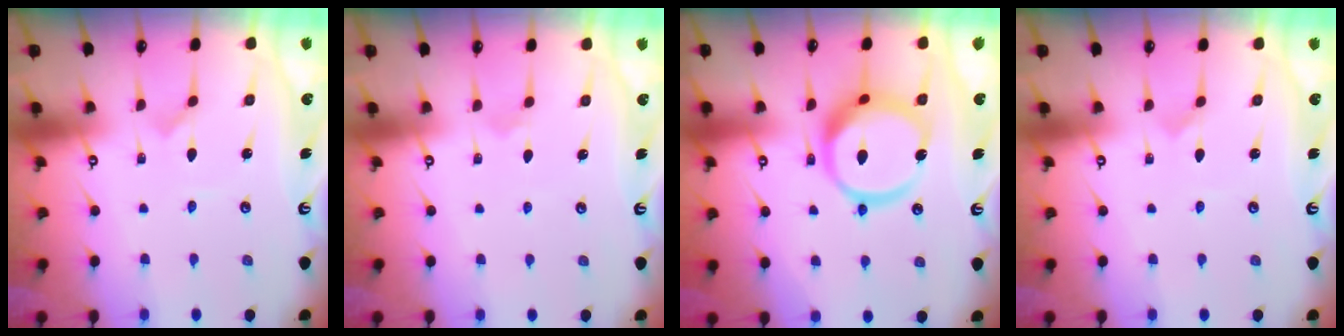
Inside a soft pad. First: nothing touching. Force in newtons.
{"total": 2.9, "press": 2.9, "slide": 0.1}
{"total": 16.7, "press": 16.6, "slide": 1.9}
{"total": 0.0}